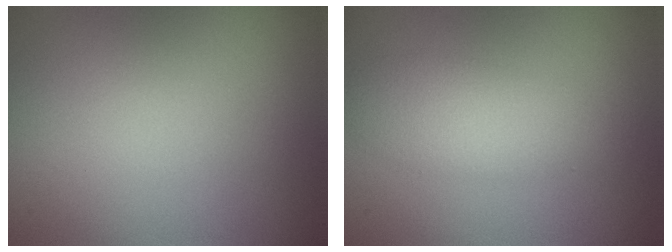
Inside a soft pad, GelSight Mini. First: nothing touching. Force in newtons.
{"total": 3.1, "press": 3.1, "slide": 0.0}